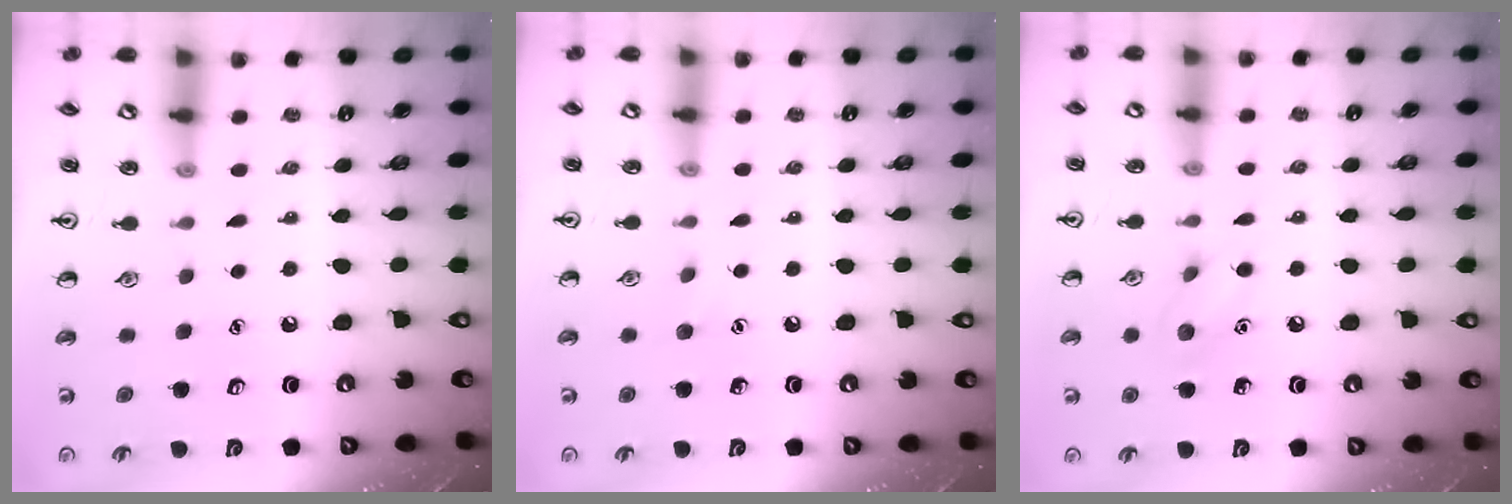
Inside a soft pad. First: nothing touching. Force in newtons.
{"total": 3.8, "press": 3.6, "slide": 1.0}
{"total": 6.8, "press": 6.7, "slide": 1.4}